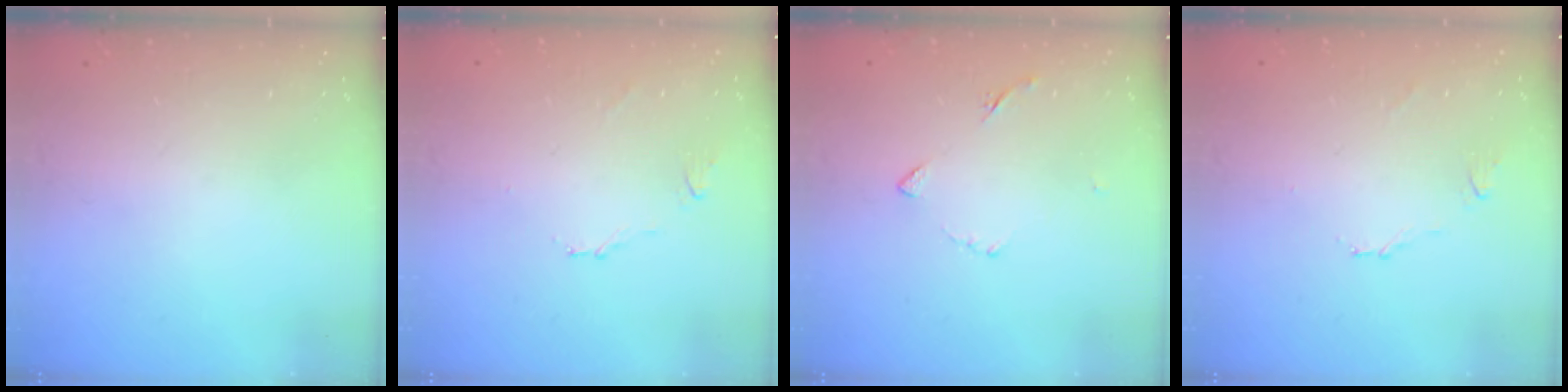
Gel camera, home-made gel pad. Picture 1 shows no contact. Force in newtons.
{"total": 2.7, "press": 2.6, "slide": 0.6}
{"total": 4.6, "press": 4.6, "slide": 0.6}
{"total": 2.7, "press": 2.6, "slide": 0.6}